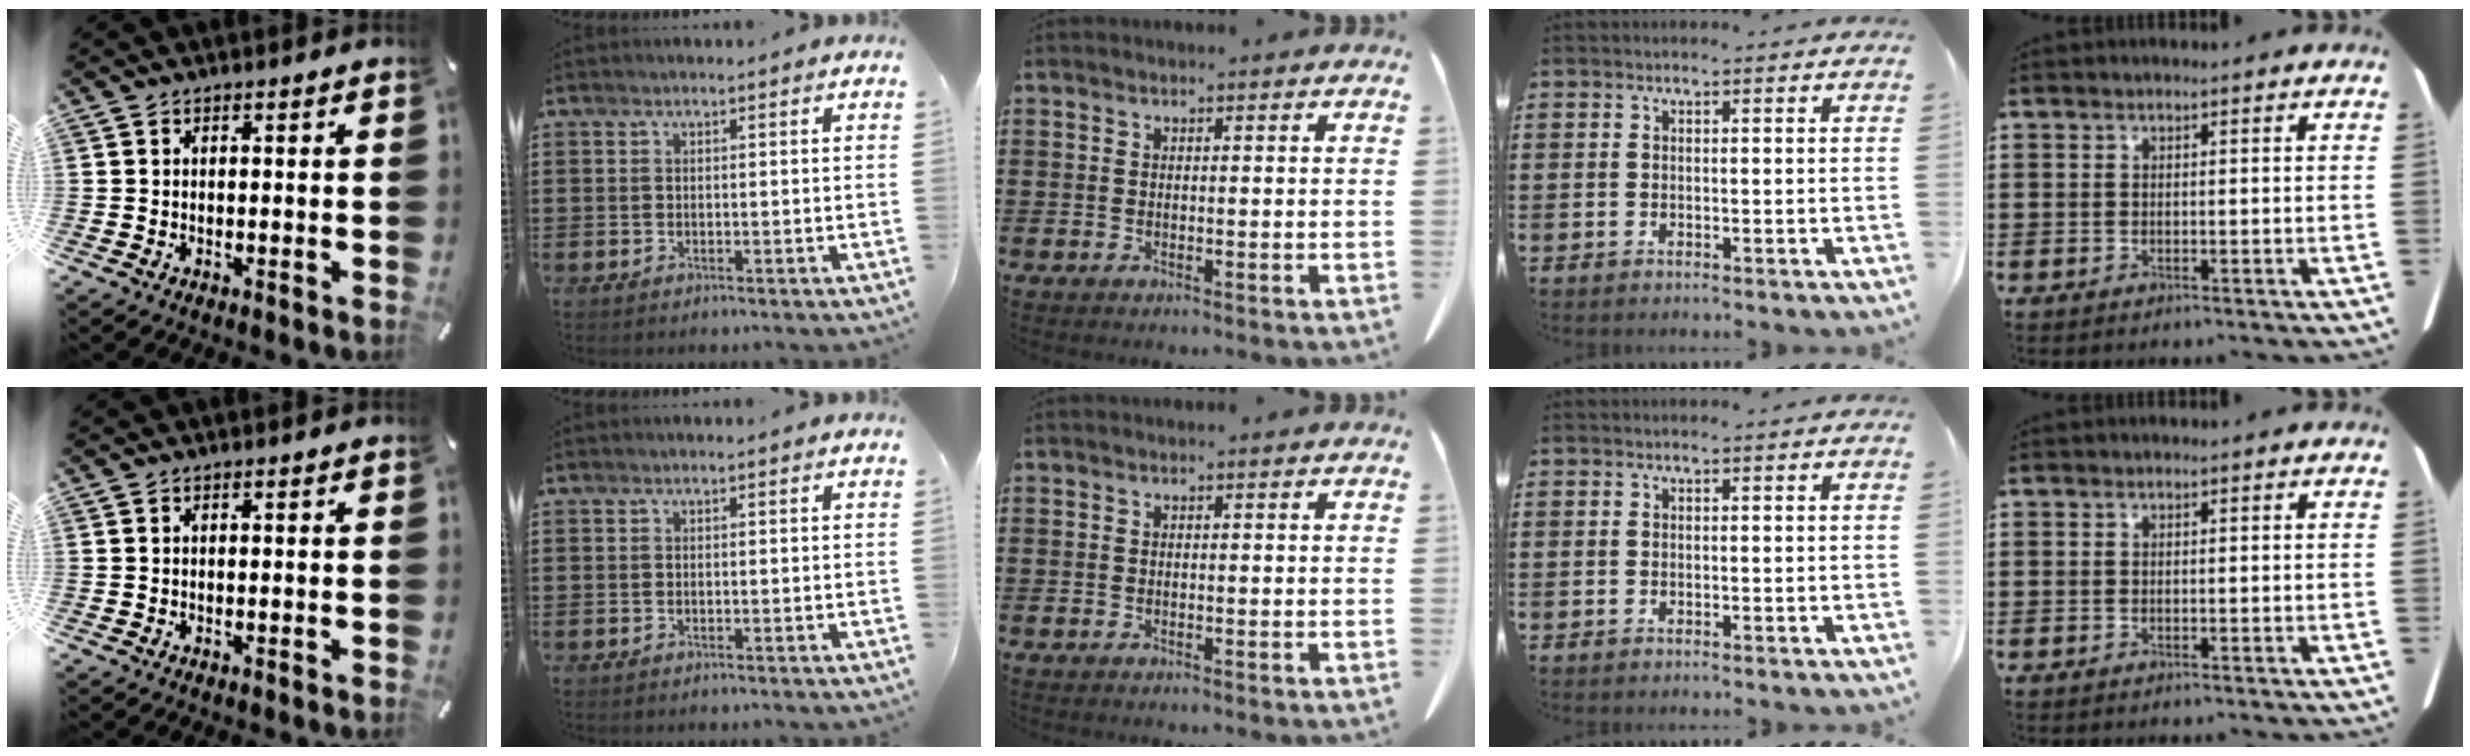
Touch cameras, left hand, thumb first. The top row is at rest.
{}